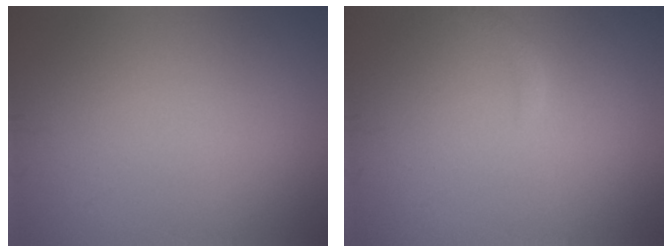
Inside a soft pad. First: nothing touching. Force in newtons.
{"total": 0.9, "press": 0.8, "slide": 0.1}